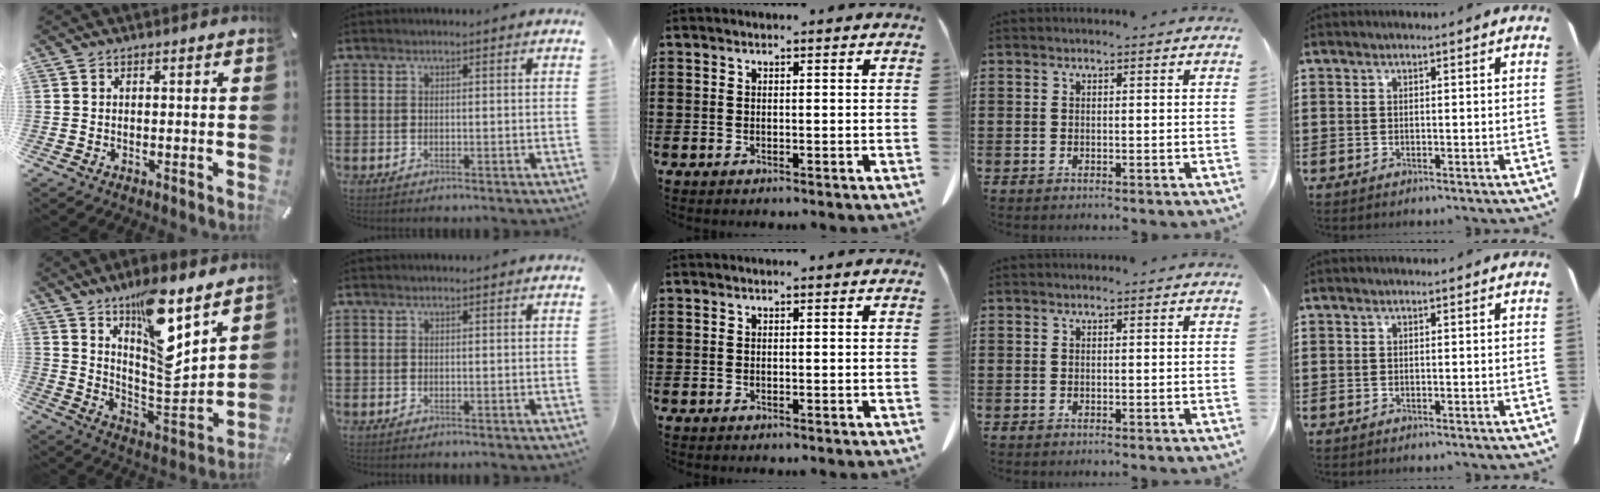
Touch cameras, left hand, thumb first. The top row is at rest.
{"thumb": {"total": 15.5, "force": [11.2, 4.2, 9.8], "torque": [-0.148, -0.094, 0.190]}}